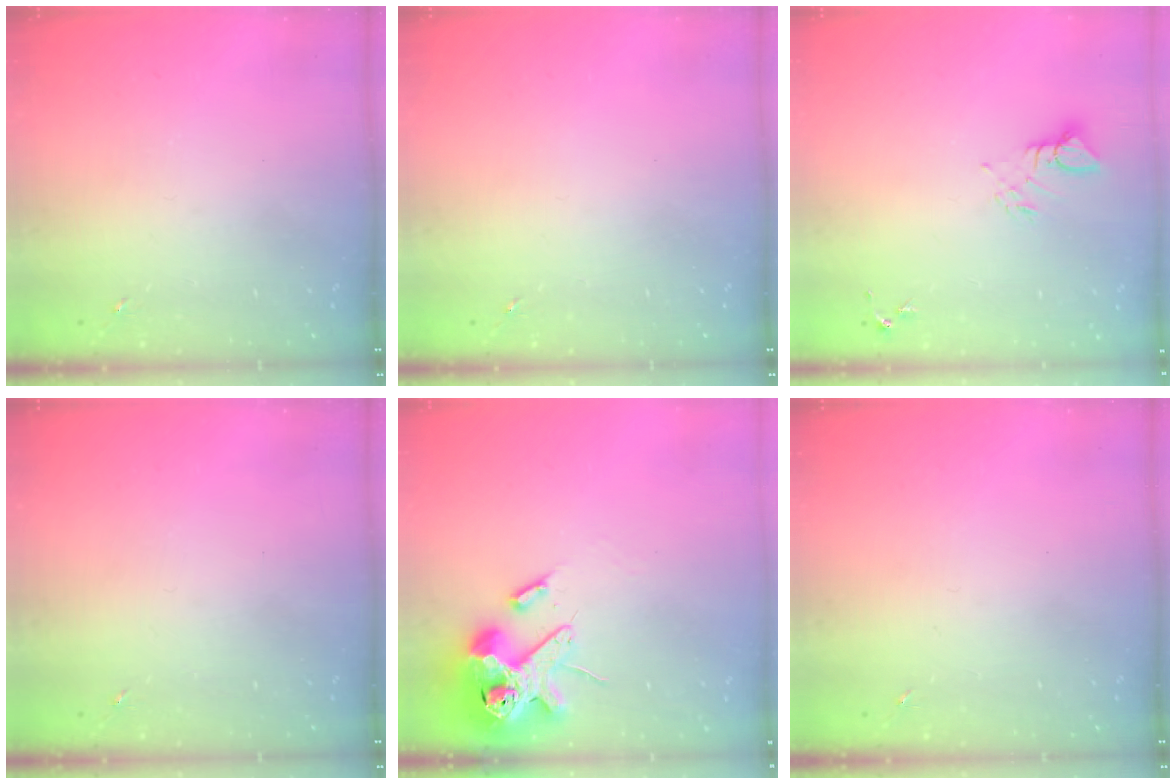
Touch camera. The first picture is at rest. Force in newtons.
{"total": 0.0}
{"total": 4.1, "press": 4.1, "slide": 0.2}
{"total": 0.0}
{"total": 14.2, "press": 14.0, "slide": 2.3}
{"total": 0.0}